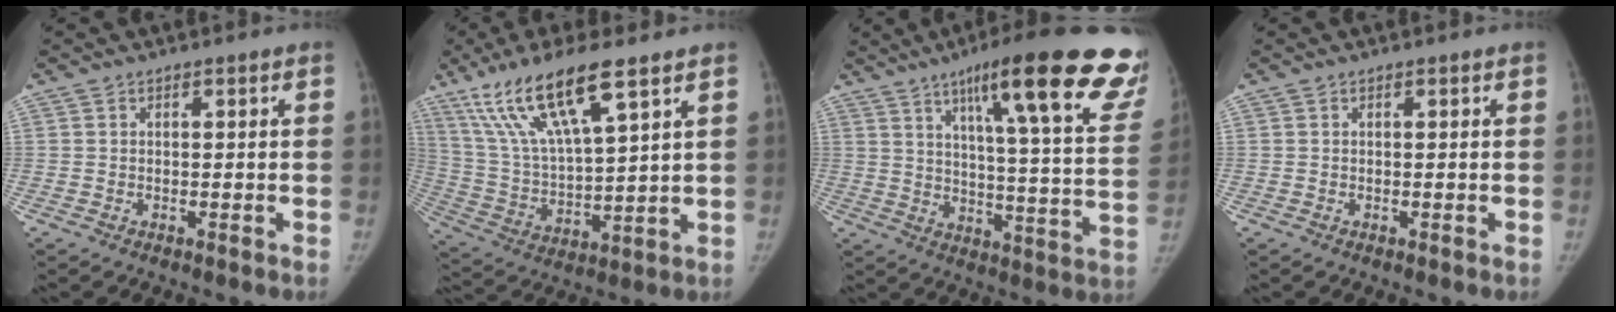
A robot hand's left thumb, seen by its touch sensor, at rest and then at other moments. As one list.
[{"total": 17.4, "force": [10.5, 3.8, 13.3], "torque": [-0.260, -0.033, 0.211]}, {"total": 28.8, "force": [17.8, 4.7, 22.1], "torque": [-0.262, -0.060, 0.240]}, {"total": 0.0}]